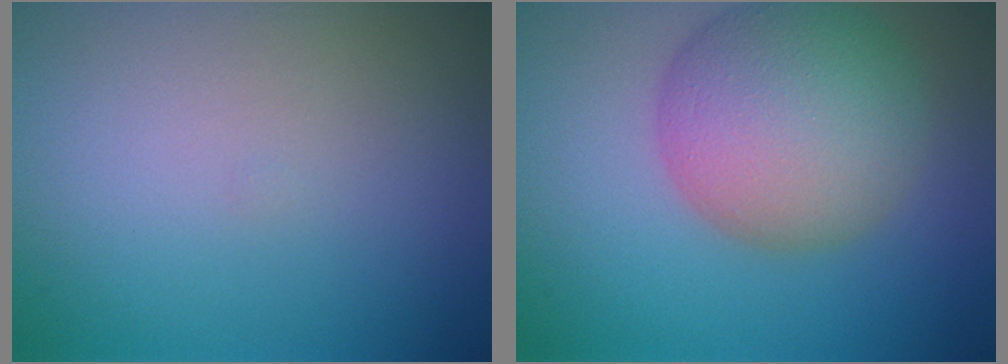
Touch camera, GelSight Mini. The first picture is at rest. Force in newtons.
{"total": 8.8, "press": 8.8, "slide": 0.4}